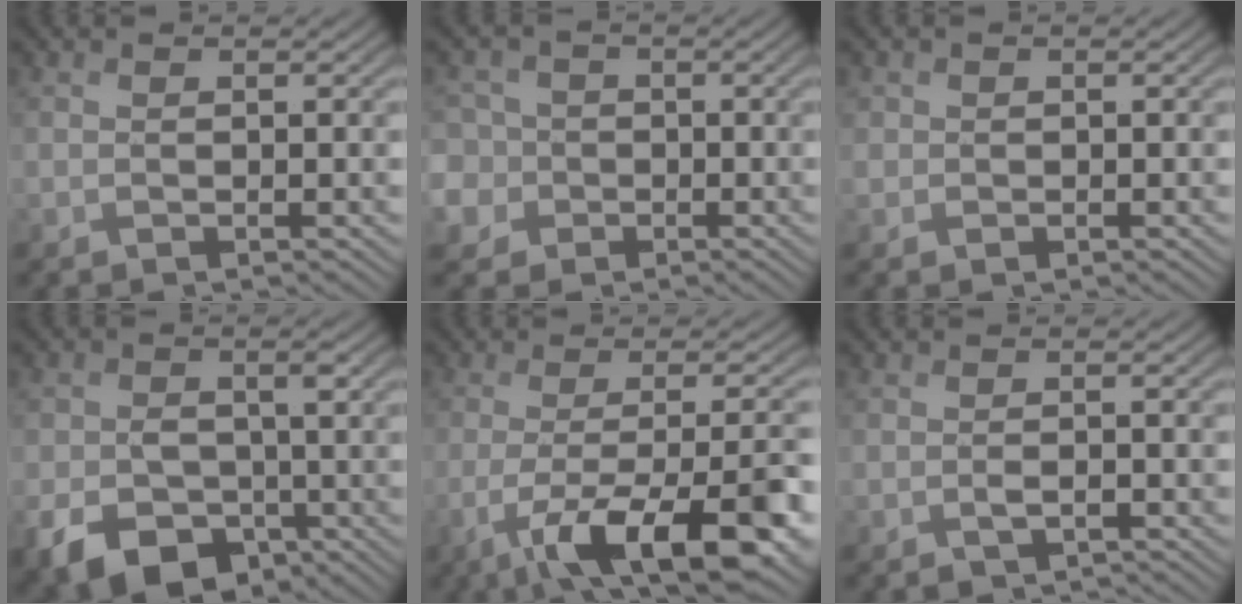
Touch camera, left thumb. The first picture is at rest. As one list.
[{"total": 8.1, "force": [-0.8, 7.7, 2.5], "torque": [-0.097, 0.015, -0.054]}, {"total": 1.5, "force": [0.1, 1.4, 0.1], "torque": [0.000, -0.004, -0.001]}, {"total": 8.8, "force": [-3.6, 6.2, 5.1], "torque": [-0.090, -0.021, -0.067]}, {"total": 13.7, "force": [-6.0, 4.0, 11.7], "torque": [-0.196, -0.018, -0.090]}, {"total": 1.5, "force": [-0.8, 0.7, 1.1], "torque": [-0.021, 0.000, -0.015]}]